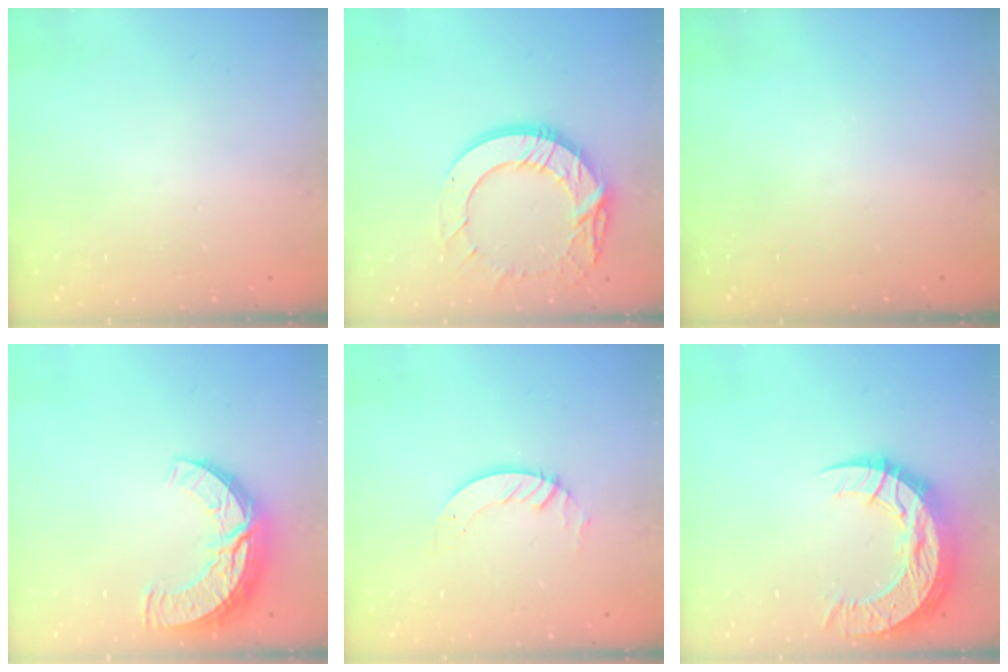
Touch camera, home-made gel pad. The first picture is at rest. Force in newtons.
{"total": 16.0, "press": 15.9, "slide": 1.4}
{"total": 0.0}
{"total": 11.6, "press": 11.5, "slide": 1.0}
{"total": 3.3, "press": 3.3, "slide": 0.2}
{"total": 15.4, "press": 15.3, "slide": 1.1}